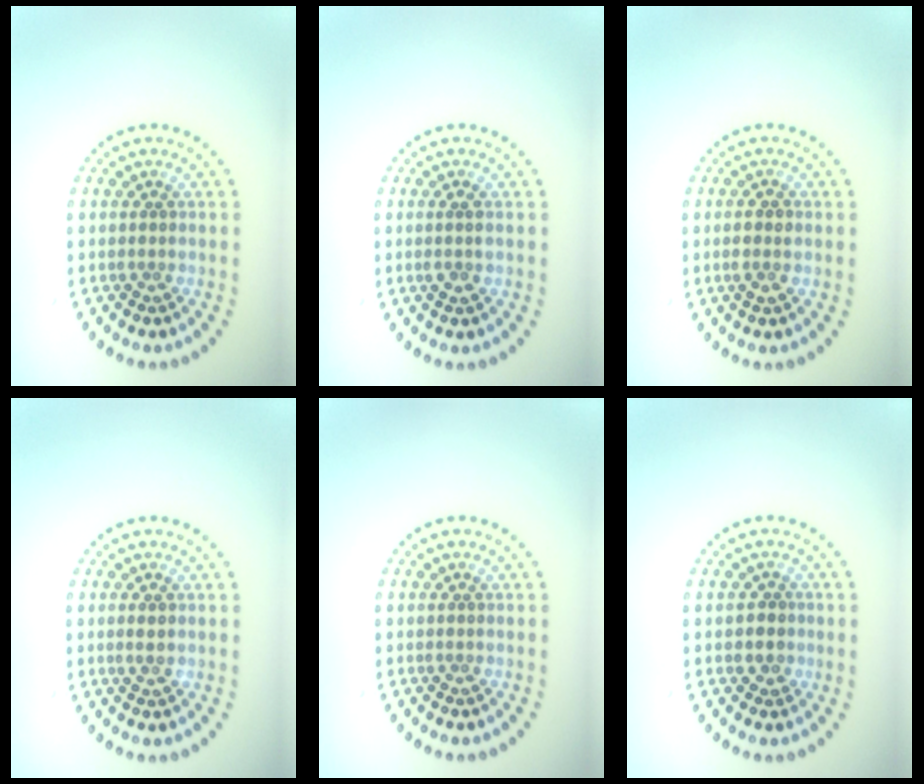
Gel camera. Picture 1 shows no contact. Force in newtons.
{"total": 1.2, "press": 1.1, "slide": 0.6}
{"total": 1.5, "press": 1.4, "slide": 0.4}
{"total": 0.6, "press": 0.6, "slide": 0.2}
{"total": 0.0}
{"total": 1.2, "press": 1.0, "slide": 0.7}